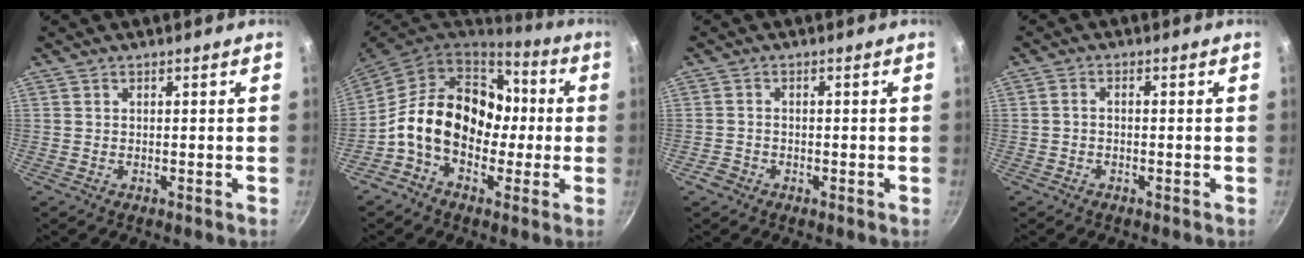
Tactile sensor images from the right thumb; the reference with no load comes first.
{"total": 18.9, "force": [-0.7, 14.2, 12.4], "torque": [-0.177, 0.047, -0.022]}
{"total": 2.0, "force": [-1.2, 1.5, 0.5], "torque": [-0.006, 0.014, -0.020]}
{"total": 1.4, "force": [-0.6, 0.8, 1.0], "torque": [-0.021, 0.014, -0.014]}